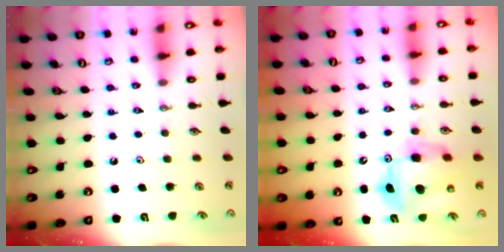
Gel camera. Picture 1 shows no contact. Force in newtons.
{"total": 10.1, "press": 10.0, "slide": 0.9}